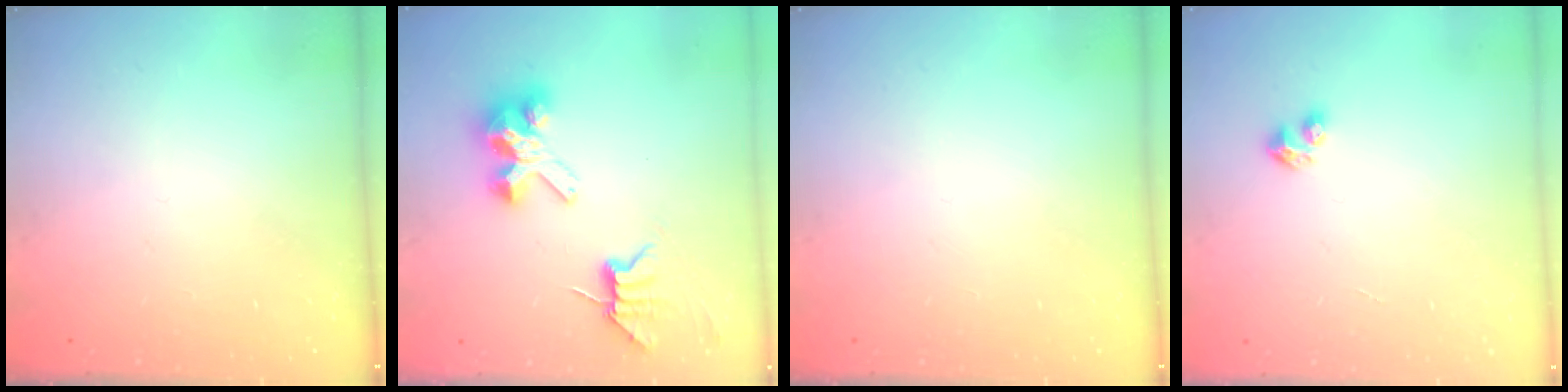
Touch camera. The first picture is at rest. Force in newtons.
{"total": 8.4, "press": 8.4, "slide": 0.6}
{"total": 0.0}
{"total": 3.0, "press": 2.9, "slide": 0.3}